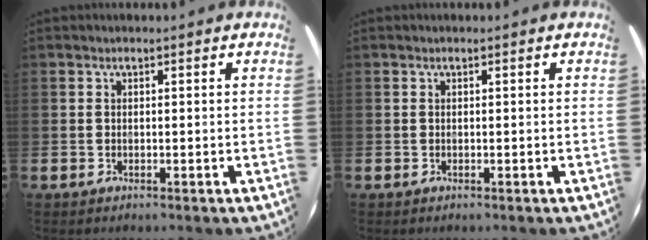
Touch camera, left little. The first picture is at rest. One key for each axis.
{"total": 0.0}